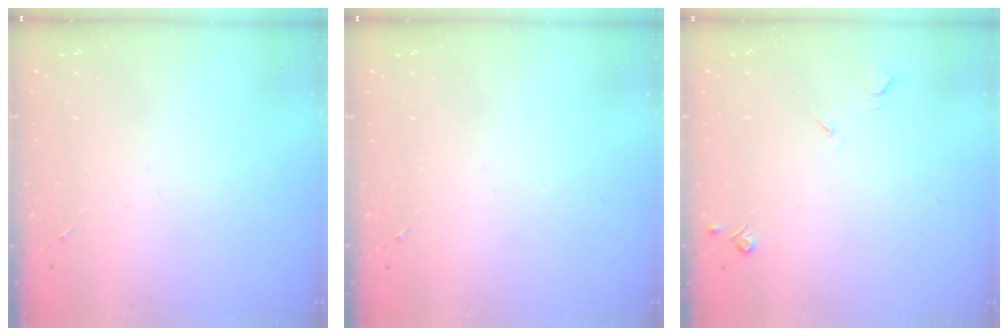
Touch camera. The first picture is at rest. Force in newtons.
{"total": 0.0}
{"total": 4.6, "press": 4.5, "slide": 0.7}